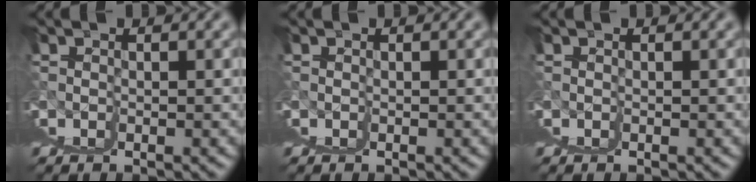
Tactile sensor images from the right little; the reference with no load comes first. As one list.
[{"total": 0.0}, {"total": 0.0}]